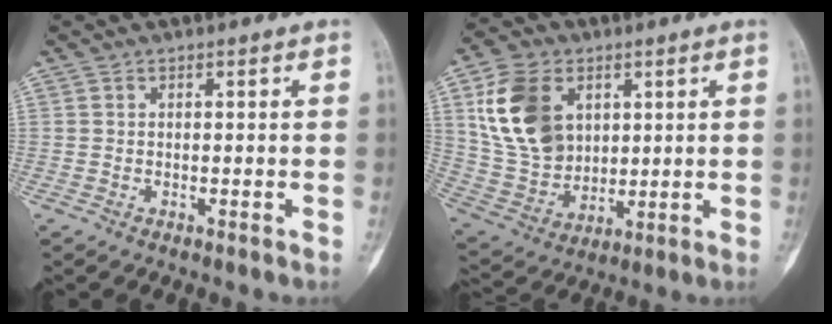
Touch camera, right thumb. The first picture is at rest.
{"total": 16.7, "force": [5.3, 12.2, 10.1], "torque": [-0.167, -0.014, 0.110]}